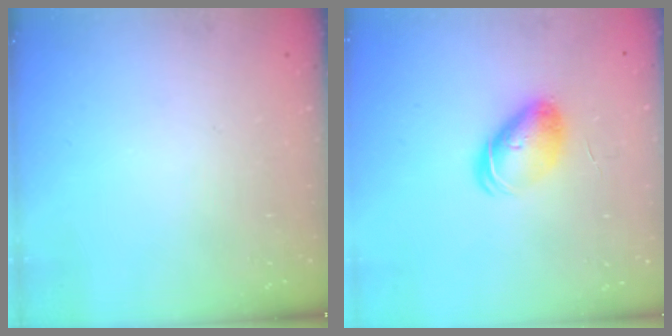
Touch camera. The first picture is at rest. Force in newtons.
{"total": 7.5, "press": 7.5, "slide": 0.2}